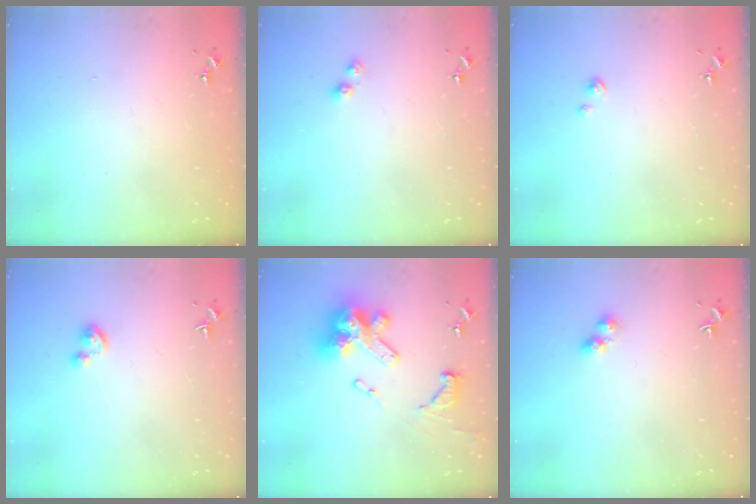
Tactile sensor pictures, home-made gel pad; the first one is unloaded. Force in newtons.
{"total": 4.3, "press": 4.3, "slide": 0.5}
{"total": 1.9, "press": 1.9, "slide": 0.2}
{"total": 2.8, "press": 2.8, "slide": 0.2}
{"total": 20.9, "press": 20.8, "slide": 1.9}
{"total": 3.6, "press": 3.5, "slide": 0.7}